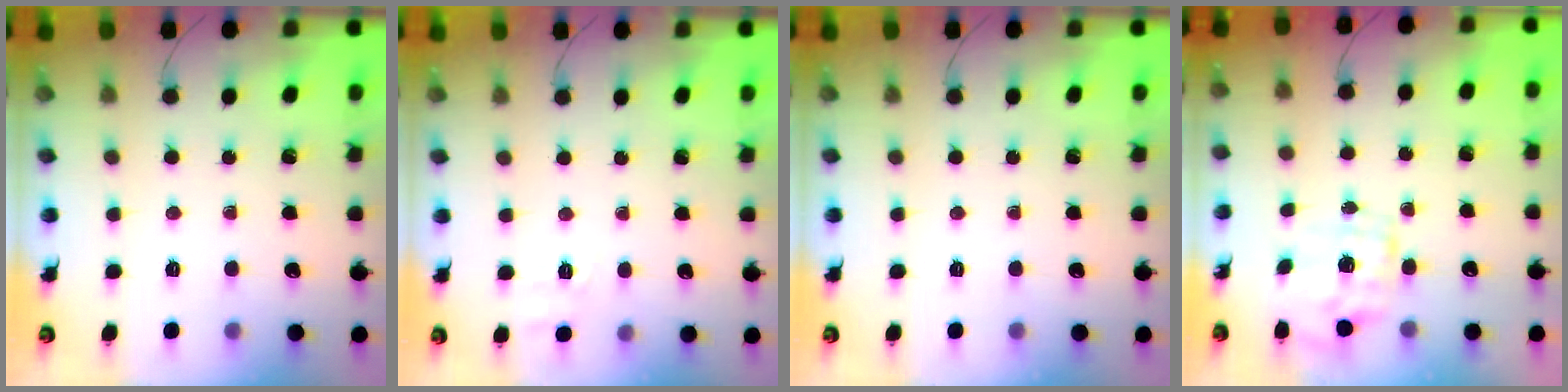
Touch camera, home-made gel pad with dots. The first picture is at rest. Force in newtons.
{"total": 2.0, "press": 1.1, "slide": 1.7}
{"total": 0.0}
{"total": 2.3, "press": 2.3, "slide": 0.5}